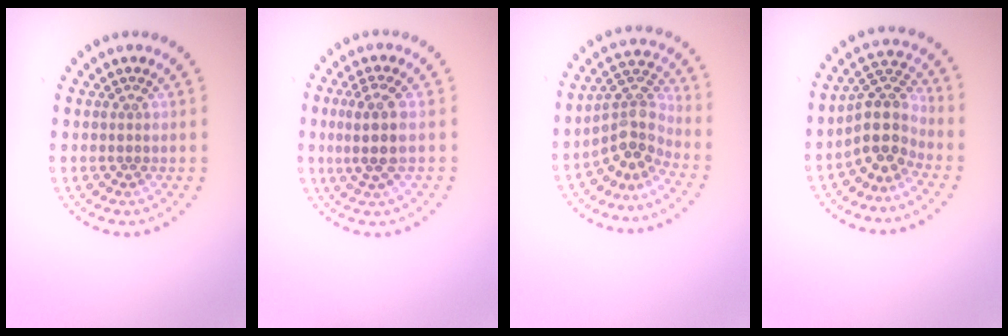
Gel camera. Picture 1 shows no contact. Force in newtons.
{"total": 2.9, "press": 2.3, "slide": 1.7}
{"total": 4.1, "press": 2.8, "slide": 2.9}
{"total": 4.3, "press": 3.5, "slide": 2.5}